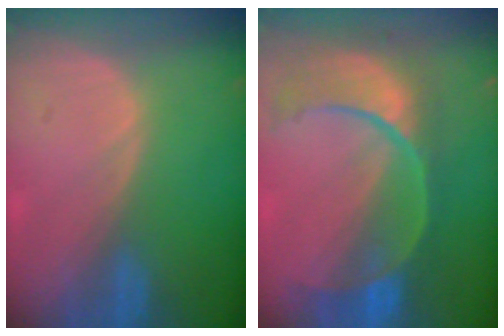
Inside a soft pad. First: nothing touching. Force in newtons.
{"total": 11.2, "press": 9.4, "slide": 6.1}